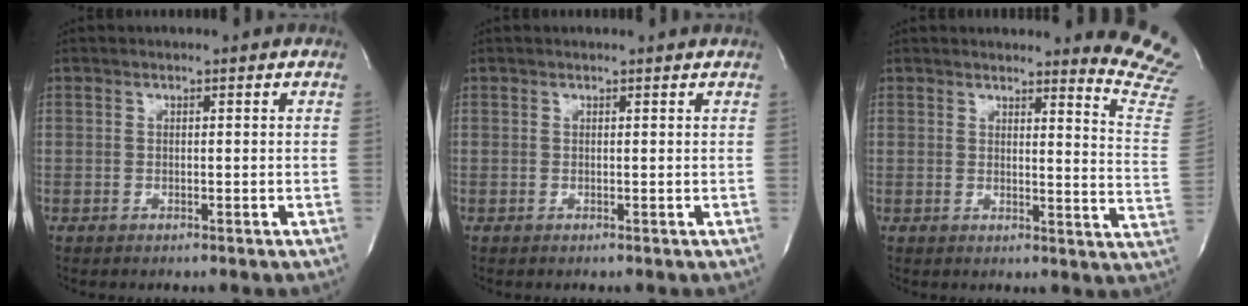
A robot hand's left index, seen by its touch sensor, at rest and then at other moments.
{"total": 1.2, "force": [1.2, -0.1, 0.1], "torque": [-0.007, 0.000, 0.010]}
{"total": 11.3, "force": [11.1, -0.5, 2.0], "torque": [-0.004, -0.136, 0.088]}